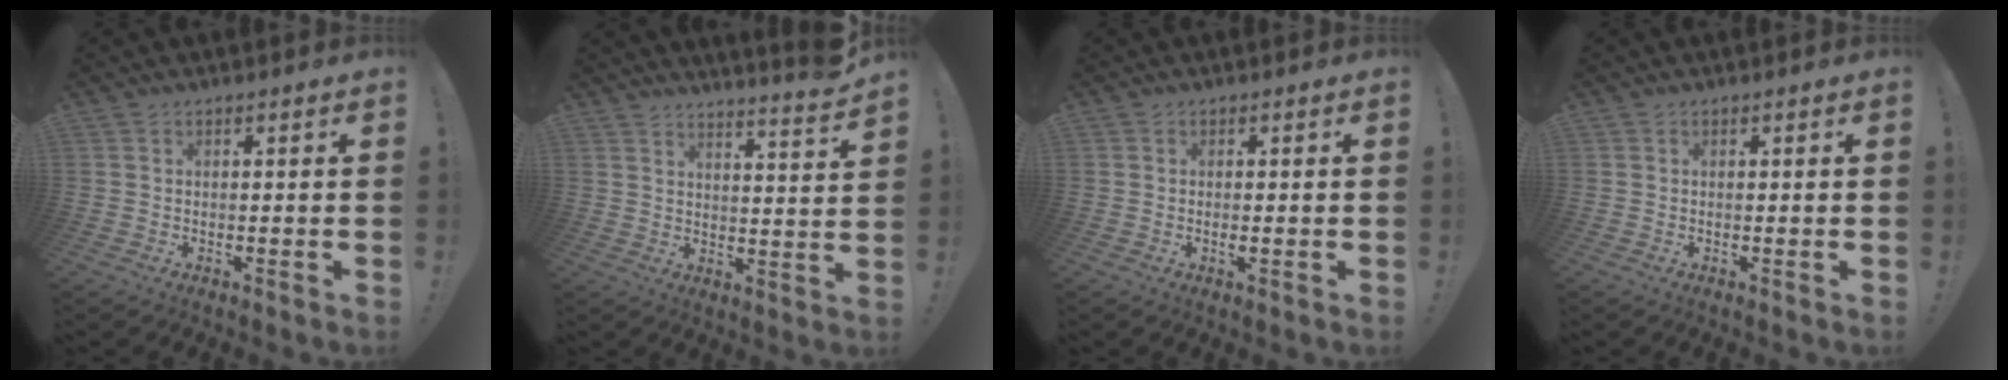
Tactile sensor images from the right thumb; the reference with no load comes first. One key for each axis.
{"total": 5.5, "fx": 4.8, "fy": -0.4, "fz": 2.8, "tx": -0.027, "ty": -0.053, "tz": 0.075}
{"total": 1.0, "fx": -0.1, "fy": 0.1, "fz": 1.0, "tx": -0.017, "ty": -0.002, "tz": -0.003}
{"total": 0.0}